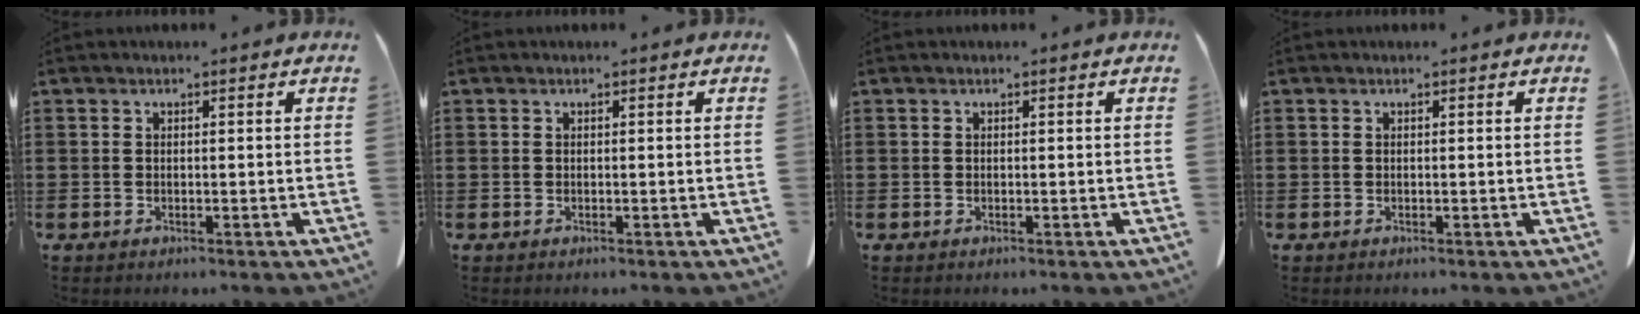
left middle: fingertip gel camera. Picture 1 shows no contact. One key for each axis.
{"total": 0.0}
{"total": 0.0}
{"total": 0.0}